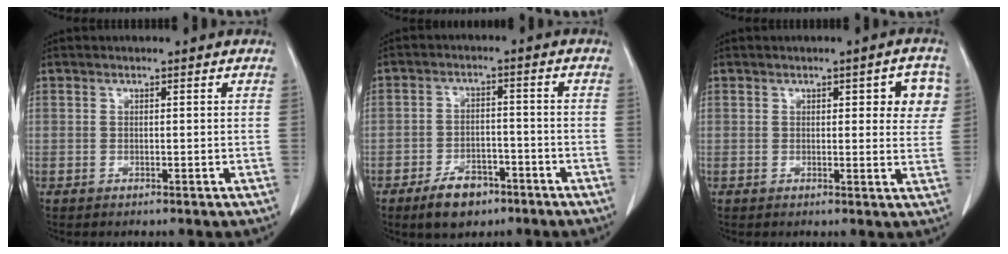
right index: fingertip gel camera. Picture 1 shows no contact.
{"total": 7.3, "force": [-4.8, 3.9, 3.9], "torque": [-0.070, 0.005, -0.074]}
{"total": 6.8, "force": [2.2, 2.5, 5.9], "torque": [-0.063, 0.013, 0.026]}